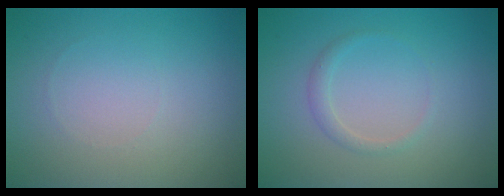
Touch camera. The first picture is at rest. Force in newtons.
{"total": 1.2, "press": 1.2, "slide": 0.0}